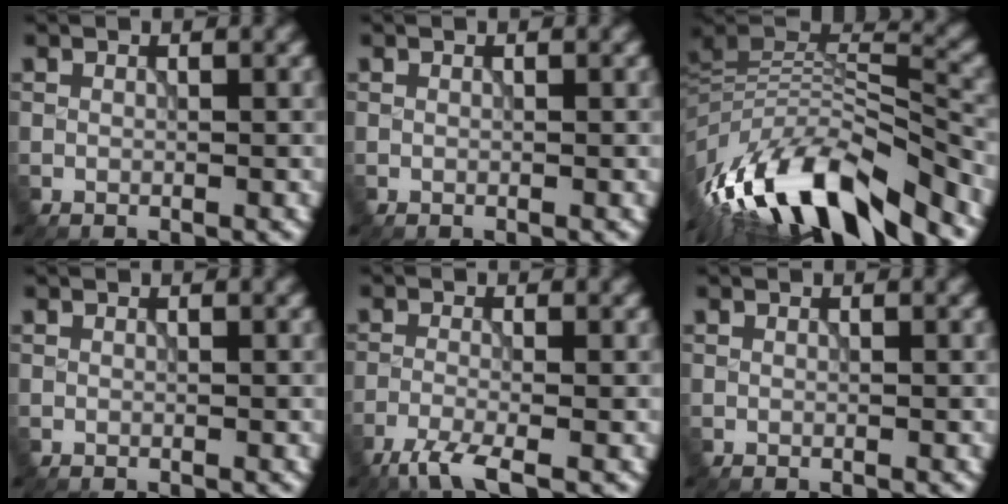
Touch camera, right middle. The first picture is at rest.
{"total": 0.0}
{"total": 13.4, "force": [-7.9, 4.2, 10.1], "torque": [-0.190, 0.019, -0.135]}
{"total": 0.0}
{"total": 3.5, "force": [-2.5, 0.7, 2.4], "torque": [-0.048, -0.006, -0.062]}
{"total": 0.0}